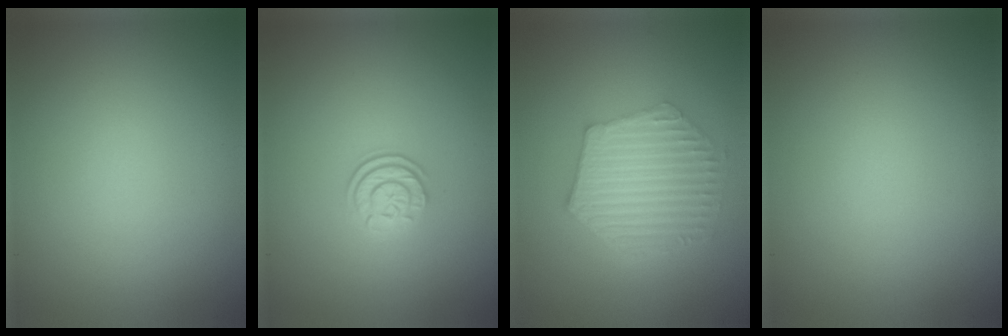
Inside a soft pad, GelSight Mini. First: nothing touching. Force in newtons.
{"total": 2.4, "press": 1.8, "slide": 1.6}
{"total": 5.9, "press": 4.4, "slide": 4.0}
{"total": 0.0}